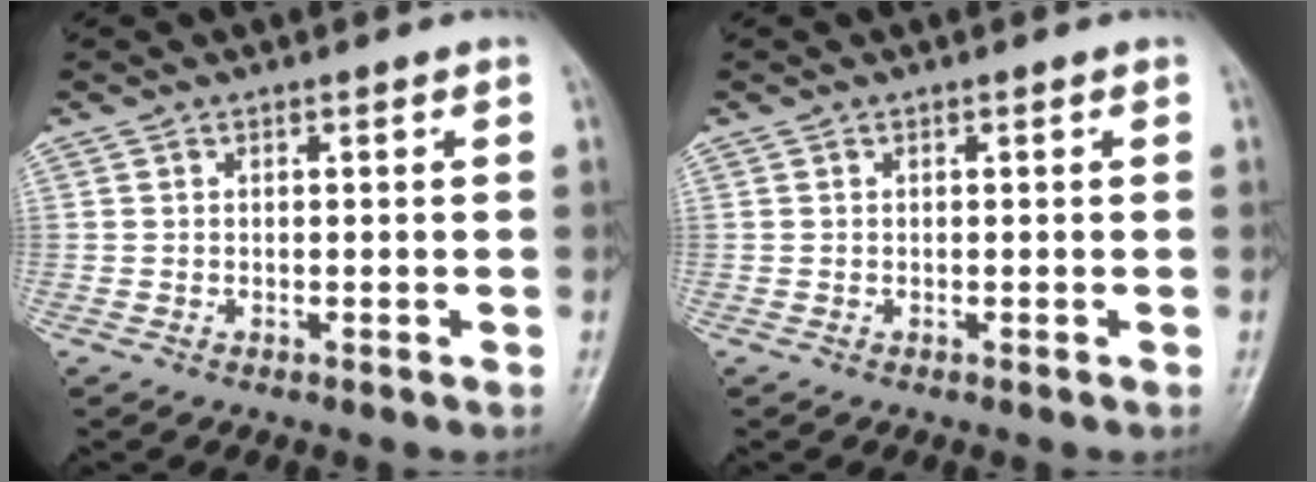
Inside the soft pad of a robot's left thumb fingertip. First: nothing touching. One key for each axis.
{"total": 0.0}